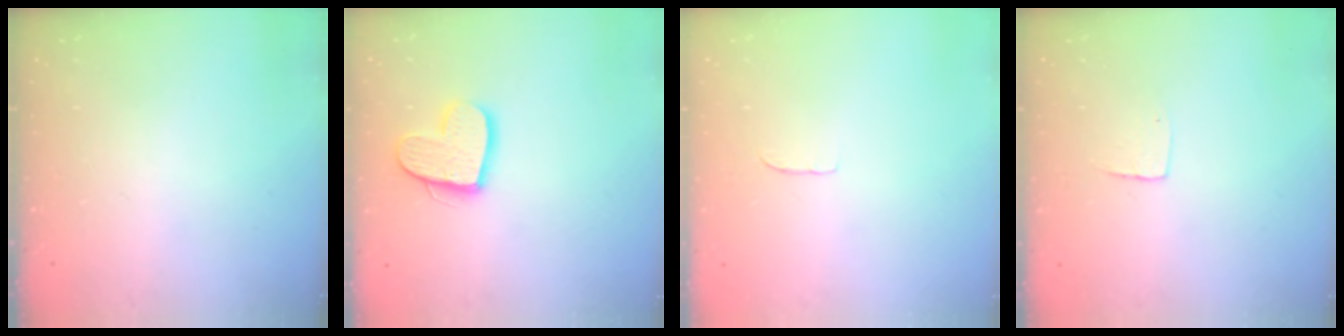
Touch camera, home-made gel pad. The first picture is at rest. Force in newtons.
{"total": 13.7, "press": 13.6, "slide": 1.1}
{"total": 3.3, "press": 3.3, "slide": 0.2}
{"total": 3.9, "press": 3.8, "slide": 0.3}